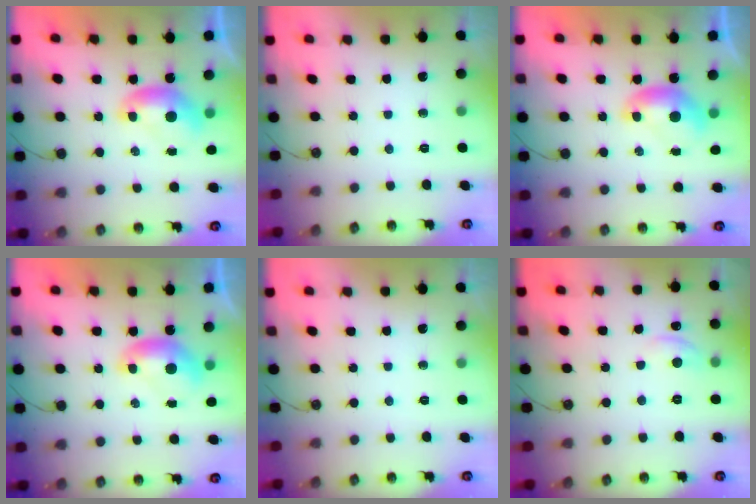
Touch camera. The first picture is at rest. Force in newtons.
{"total": 0.0}
{"total": 0.0}
{"total": 0.0}
{"total": 0.0}
{"total": 1.8, "press": 1.7, "slide": 0.7}